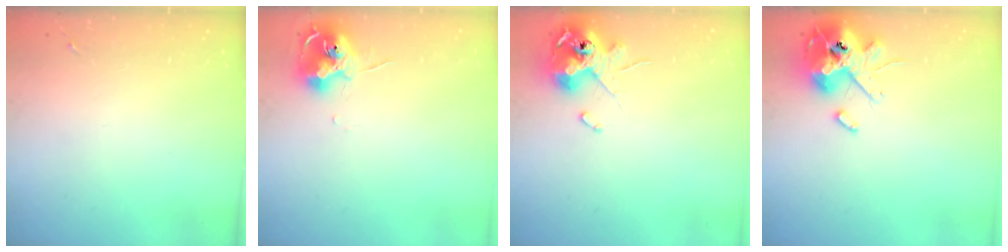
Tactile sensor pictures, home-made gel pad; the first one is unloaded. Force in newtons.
{"total": 11.1, "press": 11.0, "slide": 0.6}
{"total": 11.6, "press": 11.4, "slide": 2.1}
{"total": 14.3, "press": 14.0, "slide": 2.5}